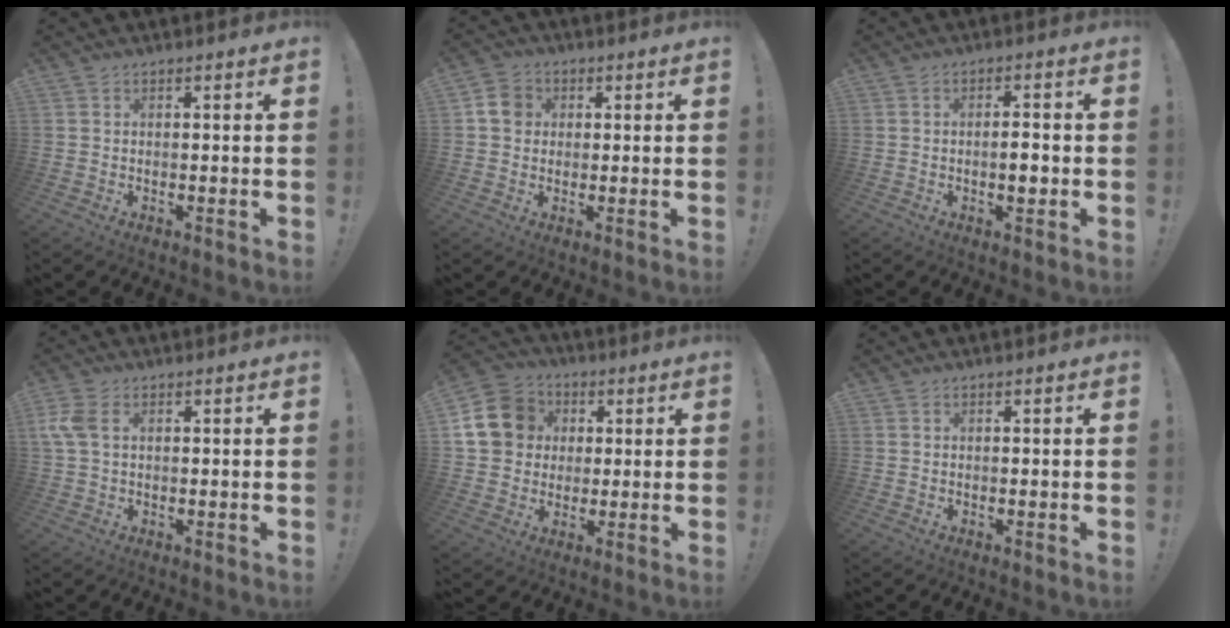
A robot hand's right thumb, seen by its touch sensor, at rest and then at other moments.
{"total": 6.4, "force": [1.1, 5.5, 2.9], "torque": [-0.040, 0.009, 0.023]}
{"total": 3.4, "force": [-1.0, 0.9, 3.1], "torque": [-0.041, 0.000, -0.021]}
{"total": 5.4, "force": [1.3, 3.3, 4.0], "torque": [-0.102, 0.004, 0.025]}
{"total": 15.3, "force": [2.9, 13.3, 7.0], "torque": [-0.104, 0.005, 0.062]}
{"total": 0.0}